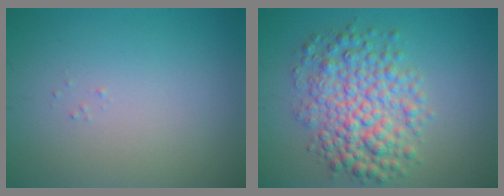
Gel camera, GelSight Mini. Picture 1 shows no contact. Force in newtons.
{"total": 6.4, "press": 6.4, "slide": 0.1}